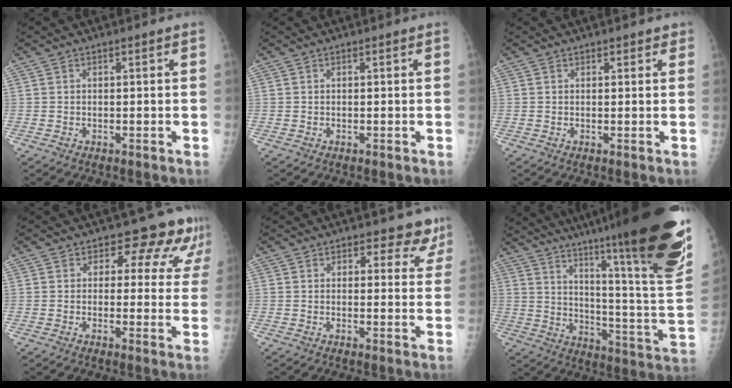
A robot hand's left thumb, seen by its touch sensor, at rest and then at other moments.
{"total": 0.0}
{"total": 1.2, "force": [0.9, 0.7, 0.3], "torque": [0.010, -0.004, 0.007]}
{"total": 9.8, "force": [7.7, 5.3, 3.0], "torque": [0.018, -0.034, 0.066]}
{"total": 6.3, "force": [5.3, 3.2, 1.1], "torque": [0.030, -0.030, 0.049]}
{"total": 34.9, "force": [24.1, 3.1, 25.0], "torque": [-0.282, -0.125, 0.342]}